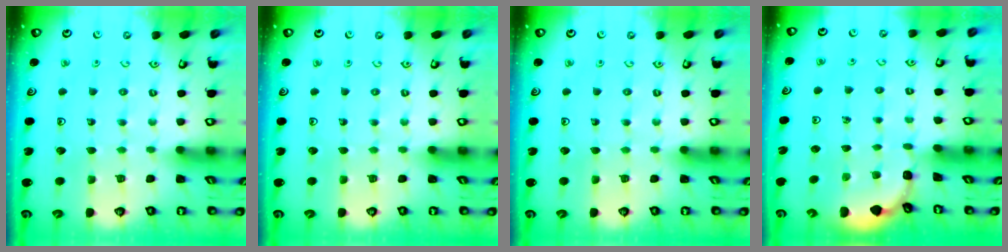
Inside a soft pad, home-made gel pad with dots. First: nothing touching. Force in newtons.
{"total": 0.0}
{"total": 0.0}
{"total": 2.4, "press": 2.4, "slide": 0.3}